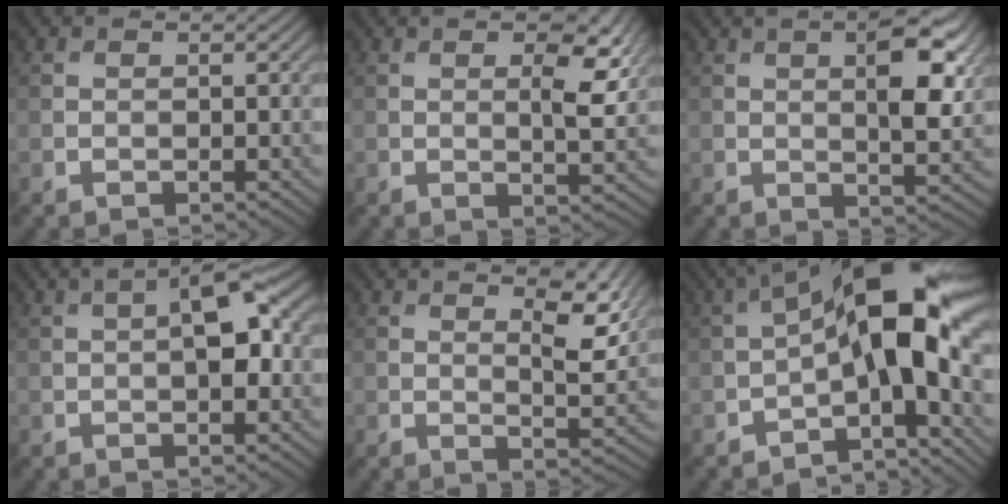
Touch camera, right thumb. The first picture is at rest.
{"total": 5.5, "force": [1.7, 1.9, 4.9], "torque": [-0.082, -0.002, 0.030]}
{"total": 7.7, "force": [2.2, 2.4, 6.9], "torque": [-0.110, 0.003, 0.031]}
{"total": 6.4, "force": [0.6, 2.4, 5.9], "torque": [-0.094, 0.010, 0.004]}
{"total": 6.4, "force": [3.2, 2.0, 5.1], "torque": [-0.088, -0.004, 0.056]}
{"total": 13.1, "force": [-0.7, 5.2, 12.0], "torque": [-0.186, 0.011, -0.029]}